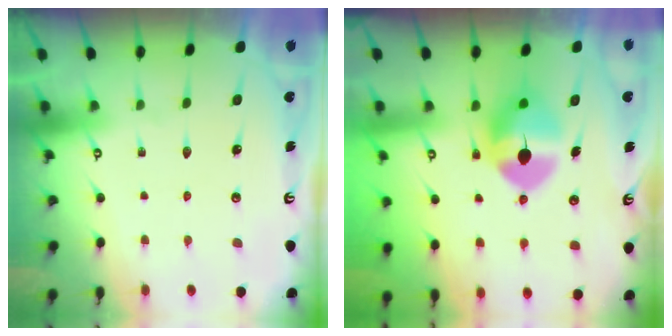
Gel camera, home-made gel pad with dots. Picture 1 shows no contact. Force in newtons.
{"total": 10.4, "press": 10.3, "slide": 1.6}